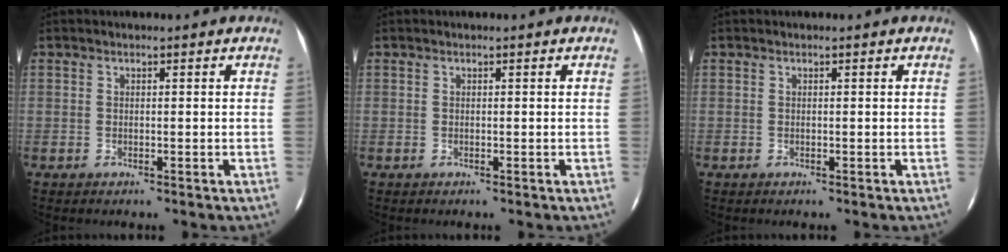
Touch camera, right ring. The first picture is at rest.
{"total": 0.0}
{"total": 0.0}